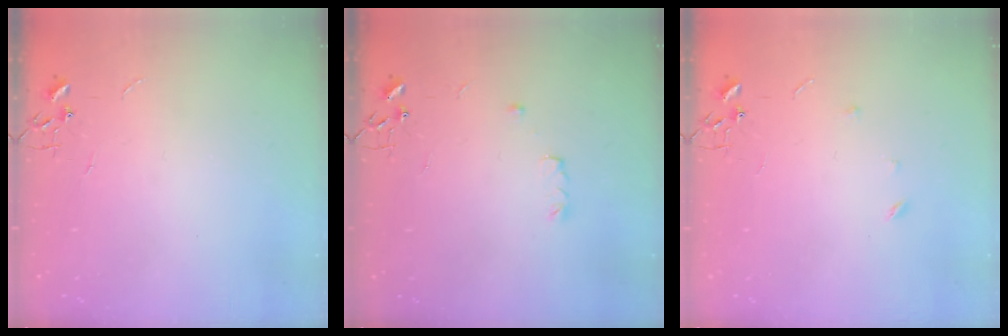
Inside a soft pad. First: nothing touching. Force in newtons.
{"total": 4.5, "press": 4.5, "slide": 0.7}
{"total": 3.6, "press": 3.5, "slide": 0.7}